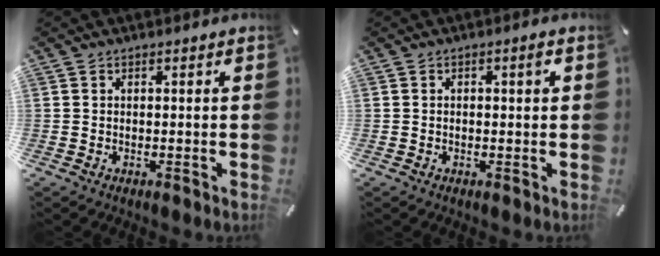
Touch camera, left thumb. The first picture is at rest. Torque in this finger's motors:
{"motor_torque": [-0.06, -0.31, 0.06, 0.06, -0.01]}